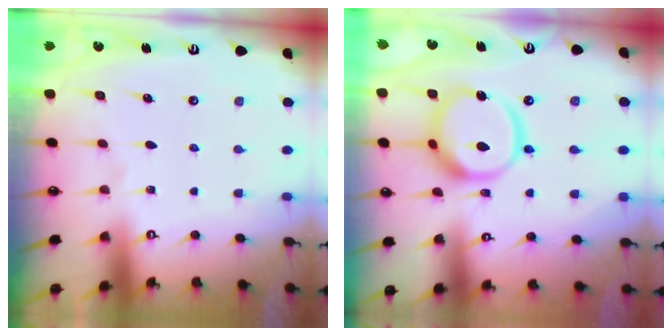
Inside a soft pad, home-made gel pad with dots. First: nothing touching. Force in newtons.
{"total": 16.1, "press": 16.0, "slide": 1.8}